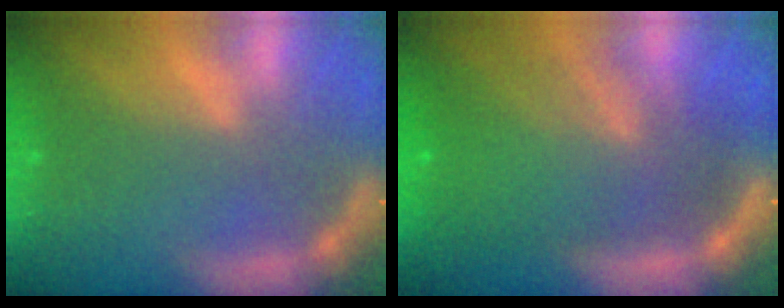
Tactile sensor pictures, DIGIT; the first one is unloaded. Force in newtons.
{"total": 10.0}